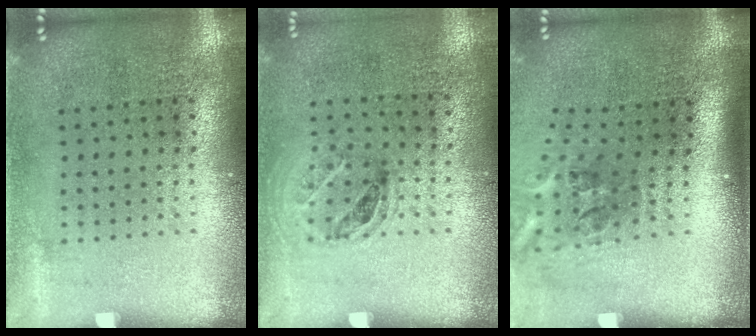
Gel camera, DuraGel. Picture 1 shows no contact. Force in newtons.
{"total": 1.0, "press": 0.7, "slide": 0.7}
{"total": 2.4, "press": 1.6, "slide": 1.8}